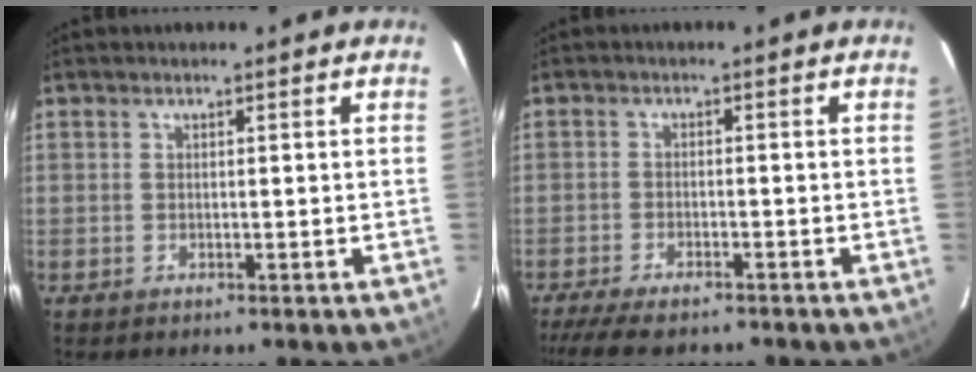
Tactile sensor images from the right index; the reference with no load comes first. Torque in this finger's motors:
{"motor_torque": [1.13, -1.00, 0.44, 0.08]}